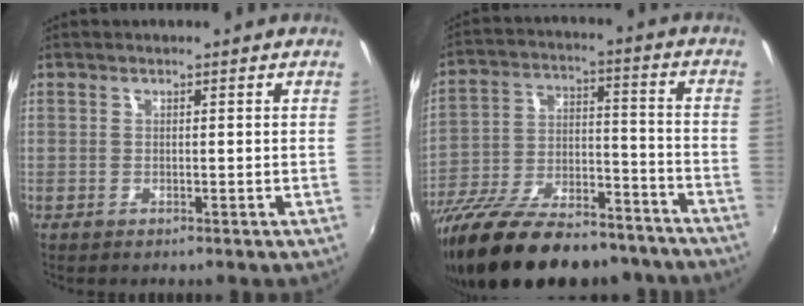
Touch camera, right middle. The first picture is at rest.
{"total": 26.6, "force": [-20.2, 10.4, 13.8], "torque": [-0.257, -0.006, -0.295]}